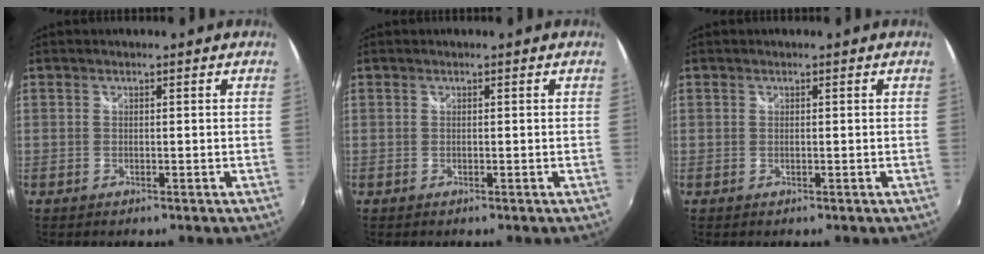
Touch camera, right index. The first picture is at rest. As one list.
[{"total": 0.0}, {"total": 0.0}]